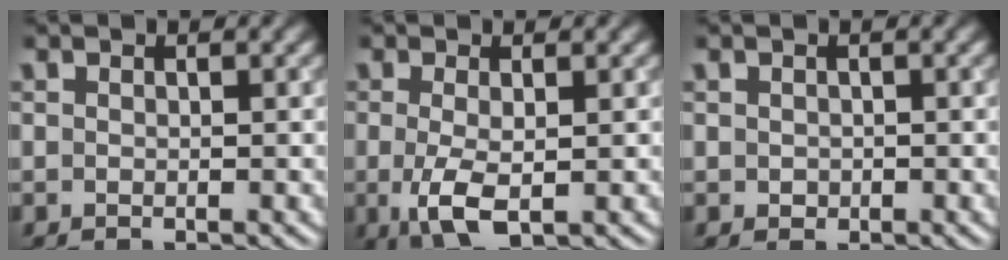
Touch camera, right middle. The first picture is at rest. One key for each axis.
{"total": 3.5, "fx": -0.5, "fy": 1.2, "fz": 3.3, "tx": -0.072, "ty": -0.011, "tz": -0.009}
{"total": 0.7, "fx": 0.0, "fy": 0.6, "fz": 0.2, "tx": -0.002, "ty": -0.003, "tz": -0.001}